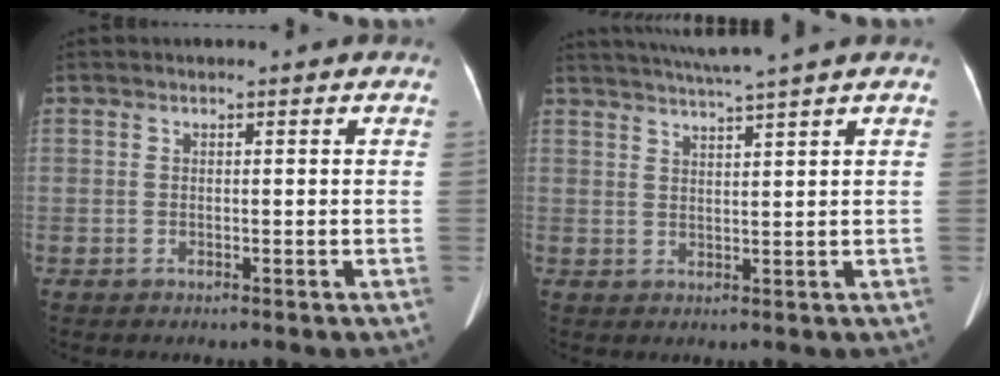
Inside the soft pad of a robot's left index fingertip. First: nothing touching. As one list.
[{"total": 6.5, "force": [5.6, -1.7, 2.8], "torque": [-0.047, 0.008, 0.089]}]